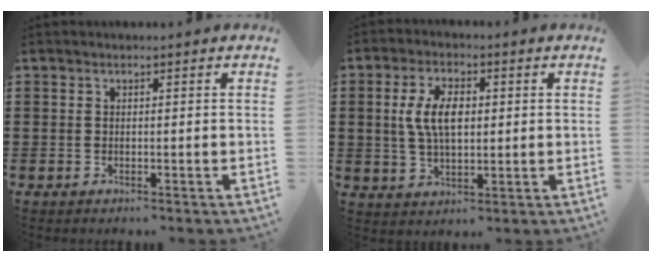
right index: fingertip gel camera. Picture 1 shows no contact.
{"total": 6.9, "force": [0.9, 3.5, 5.9], "torque": [-0.126, 0.011, 0.012]}